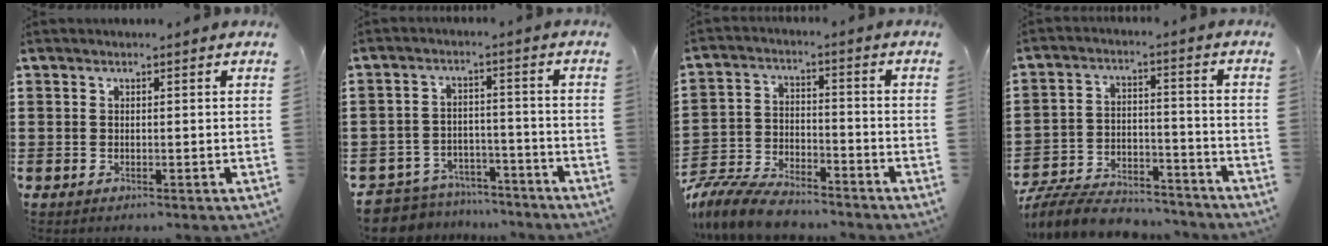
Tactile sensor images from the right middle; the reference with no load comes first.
{"total": 5.8, "force": [-5.7, 1.1, 0.1], "torque": [-0.017, 0.011, -0.121]}
{"total": 8.2, "force": [-7.7, 1.5, 2.2], "torque": [-0.058, 0.011, -0.155]}
{"total": 8.6, "force": [-8.2, 1.6, 2.2], "torque": [-0.046, 0.018, -0.161]}